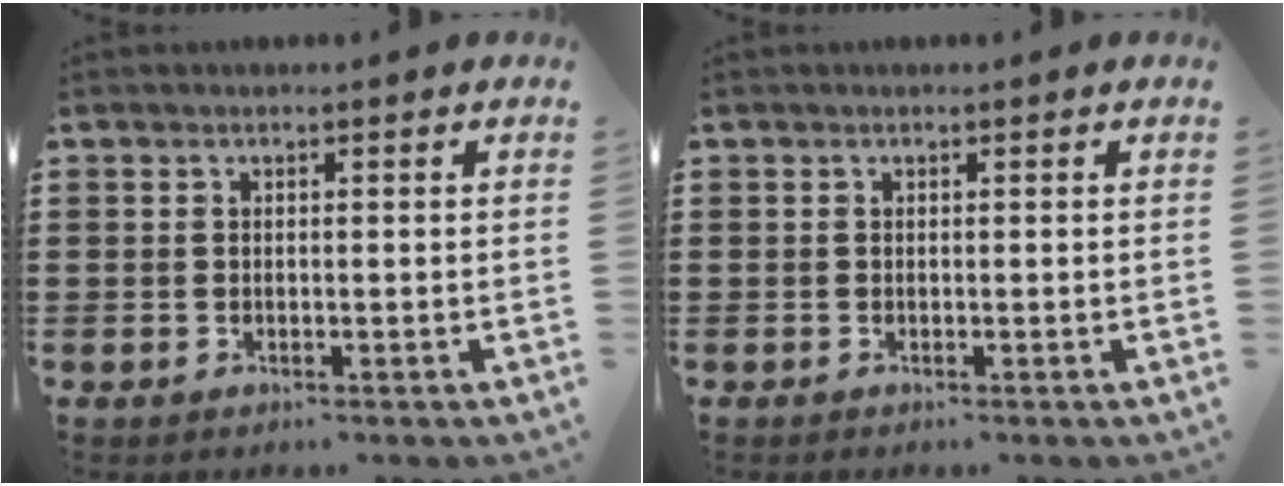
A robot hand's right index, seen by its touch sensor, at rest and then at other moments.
{"total": 0.0}